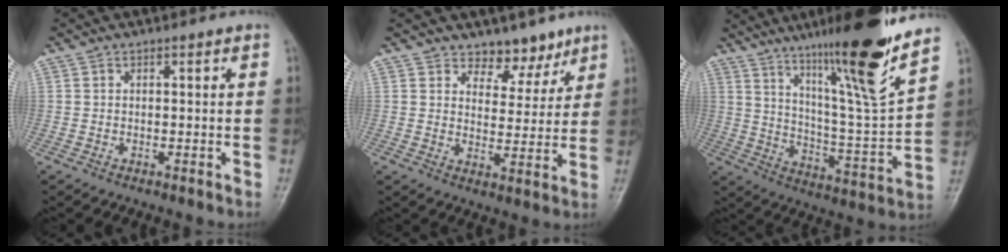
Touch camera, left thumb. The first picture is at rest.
{"total": 6.7, "force": [5.1, 3.8, 1.8], "torque": [0.014, -0.034, 0.080]}
{"total": 20.8, "force": [14.4, 0.7, 15.0], "torque": [-0.210, -0.079, 0.239]}